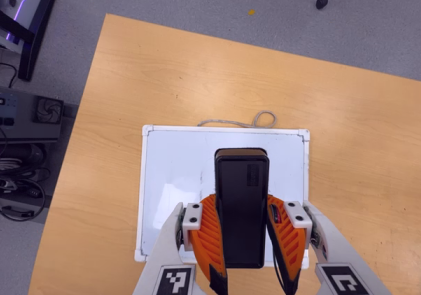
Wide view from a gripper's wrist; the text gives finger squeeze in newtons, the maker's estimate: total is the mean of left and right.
{"total": 8.4, "left": 6.9, "right": 9.8}